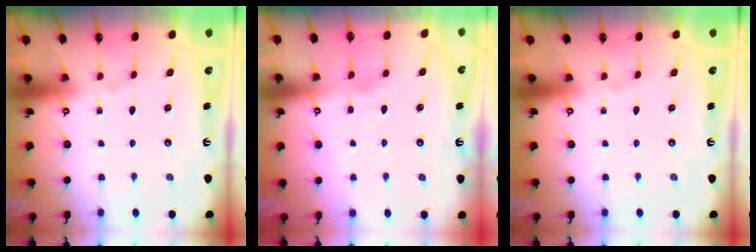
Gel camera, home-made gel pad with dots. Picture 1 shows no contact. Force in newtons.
{"total": 2.9, "press": 2.9, "slide": 0.4}
{"total": 0.0}